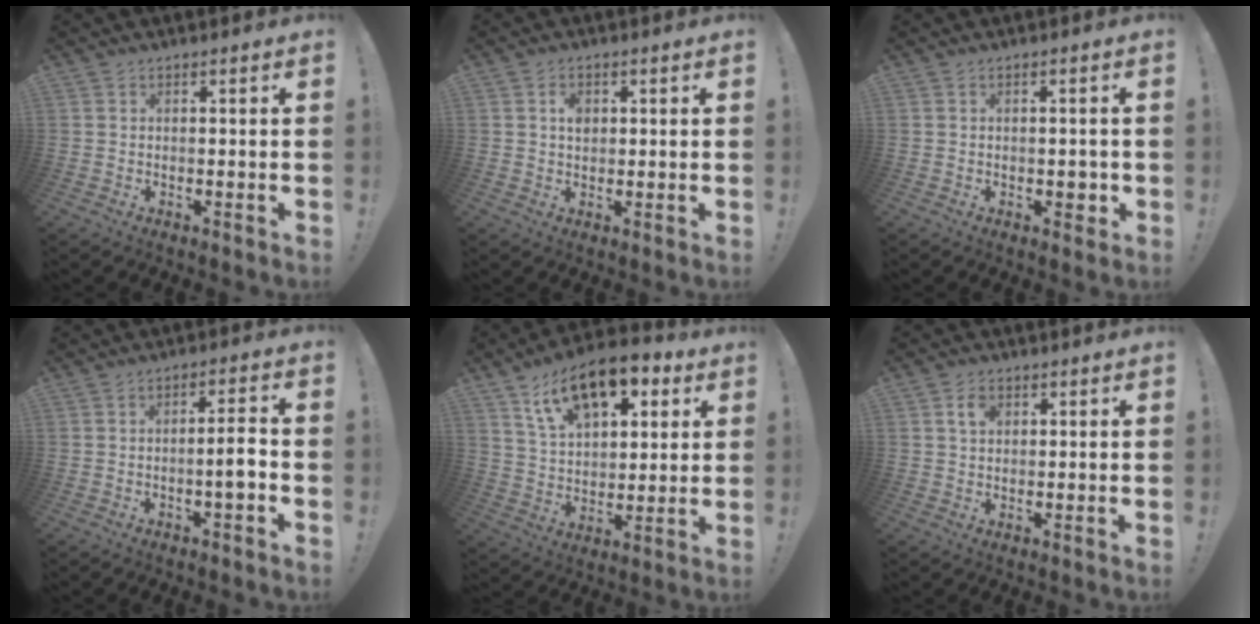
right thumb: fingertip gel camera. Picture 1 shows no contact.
{"total": 3.5, "force": [0.7, 2.7, 2.1], "torque": [-0.021, -0.002, 0.008]}
{"total": 2.6, "force": [-0.4, 1.9, 1.7], "torque": [-0.017, 0.004, -0.008]}
{"total": 5.9, "force": [-1.8, 0.7, 5.6], "torque": [-0.089, 0.007, -0.031]}
{"total": 16.8, "force": [9.9, 9.1, 10.1], "torque": [-0.160, -0.052, 0.176]}
{"total": 4.0, "force": [1.7, 2.6, 2.5], "torque": [-0.028, -0.004, 0.027]}